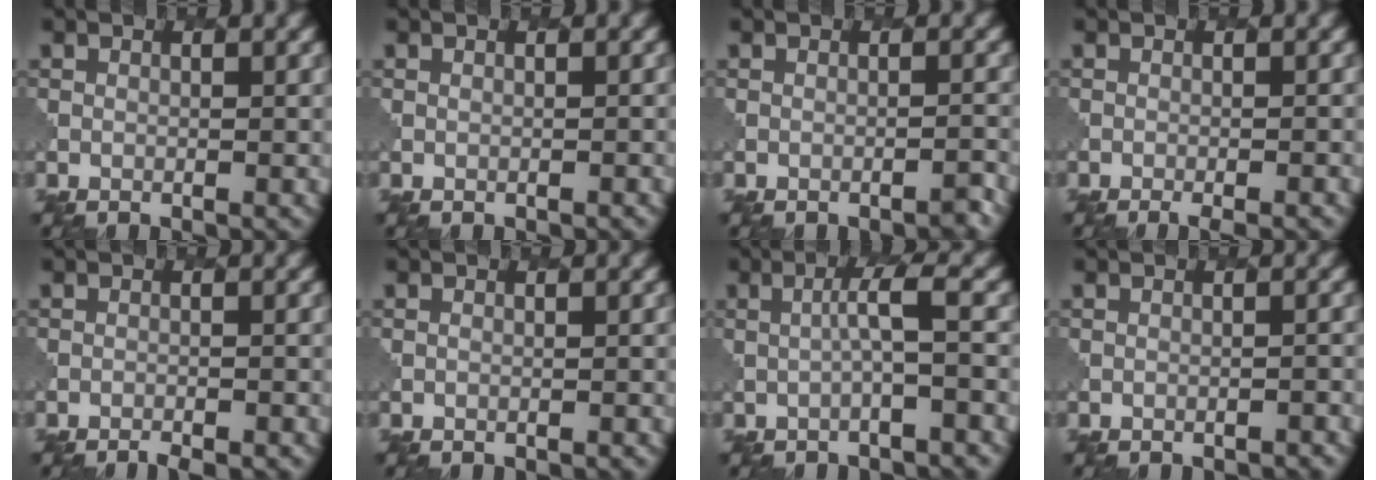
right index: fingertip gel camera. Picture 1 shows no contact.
{"total": 0.0}
{"total": 1.5, "force": [-1.2, 0.3, 0.7], "torque": [0.002, 0.004, -0.021]}
{"total": 2.2, "force": [-1.6, 0.5, 1.5], "torque": [-0.008, 0.004, -0.021]}
{"total": 1.9, "force": [-1.7, 0.4, 0.7], "torque": [-0.005, 0.001, -0.026]}
{"total": 0.7, "force": [-0.7, 0.1, 0.2], "torque": [0.004, 0.000, -0.009]}
{"total": 2.7, "force": [0.0, 0.3, 2.7], "torque": [-0.044, 0.010, -0.004]}
{"total": 1.8, "force": [-1.7, 0.4, 0.5], "torque": [0.002, 0.007, -0.019]}